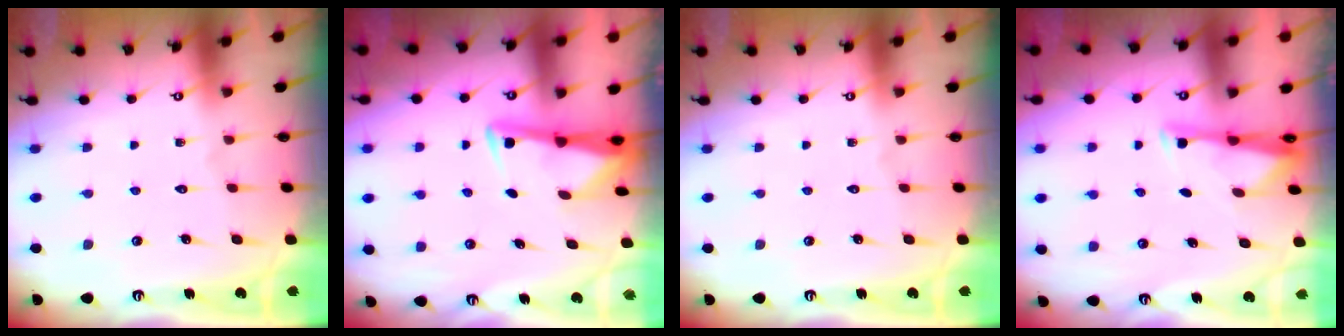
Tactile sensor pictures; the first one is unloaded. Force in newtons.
{"total": 3.0, "press": 2.9, "slide": 0.4}
{"total": 0.0}
{"total": 3.3, "press": 3.3, "slide": 0.3}